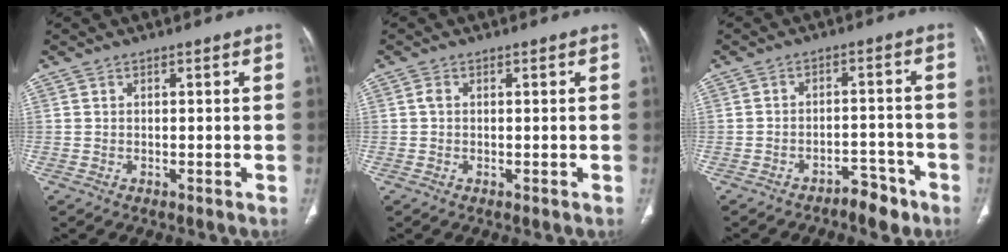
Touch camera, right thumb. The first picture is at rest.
{"total": 0.8, "force": [0.0, 0.5, 0.6], "torque": [-0.015, 0.000, -0.003]}
{"total": 5.0, "force": [-3.9, 2.4, 2.1], "torque": [-0.016, 0.039, -0.055]}